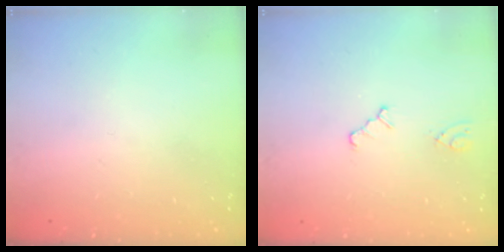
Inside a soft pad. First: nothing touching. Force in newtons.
{"total": 2.0, "press": 2.0, "slide": 0.3}